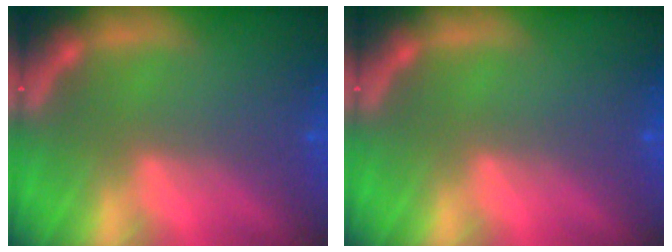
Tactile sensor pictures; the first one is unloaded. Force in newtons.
{"total": 0.0}